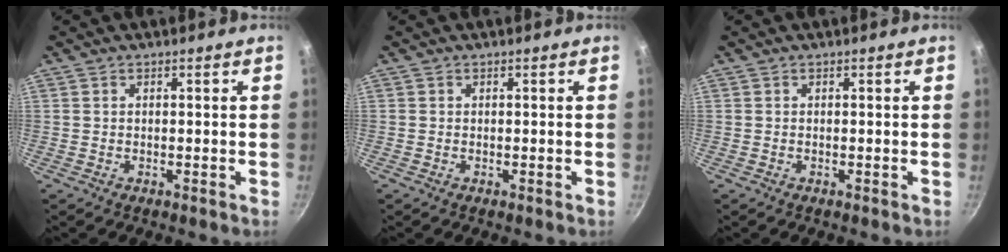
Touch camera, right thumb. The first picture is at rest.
{"total": 0.0}
{"total": 0.0}